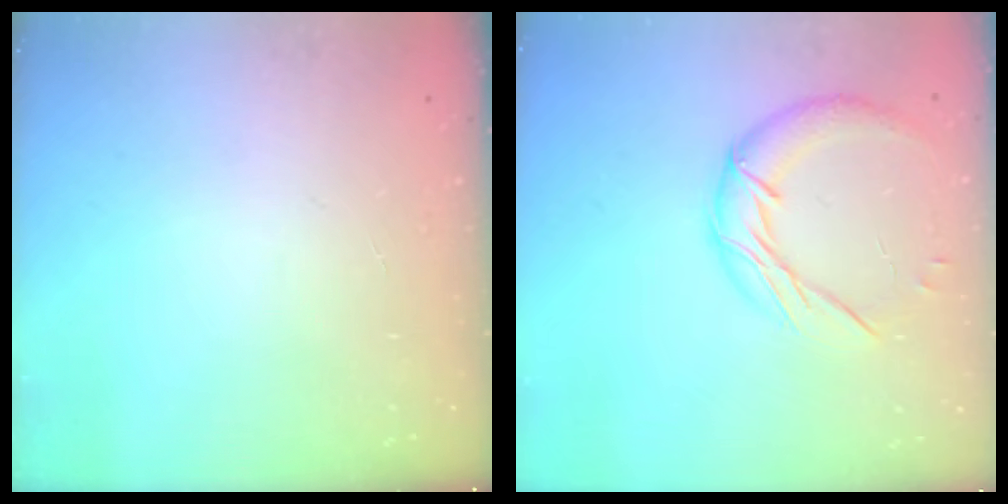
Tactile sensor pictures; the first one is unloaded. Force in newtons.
{"total": 11.5, "press": 11.5, "slide": 0.8}